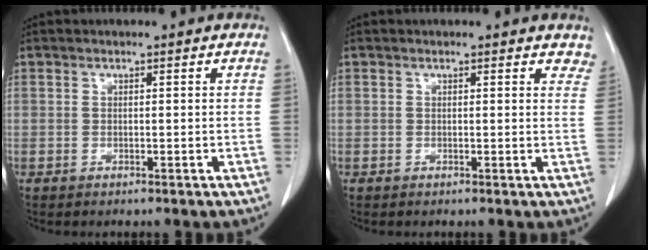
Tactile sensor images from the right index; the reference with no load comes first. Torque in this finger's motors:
{"motor_torque": [-0.08, 0.19, 0.04, -0.01]}